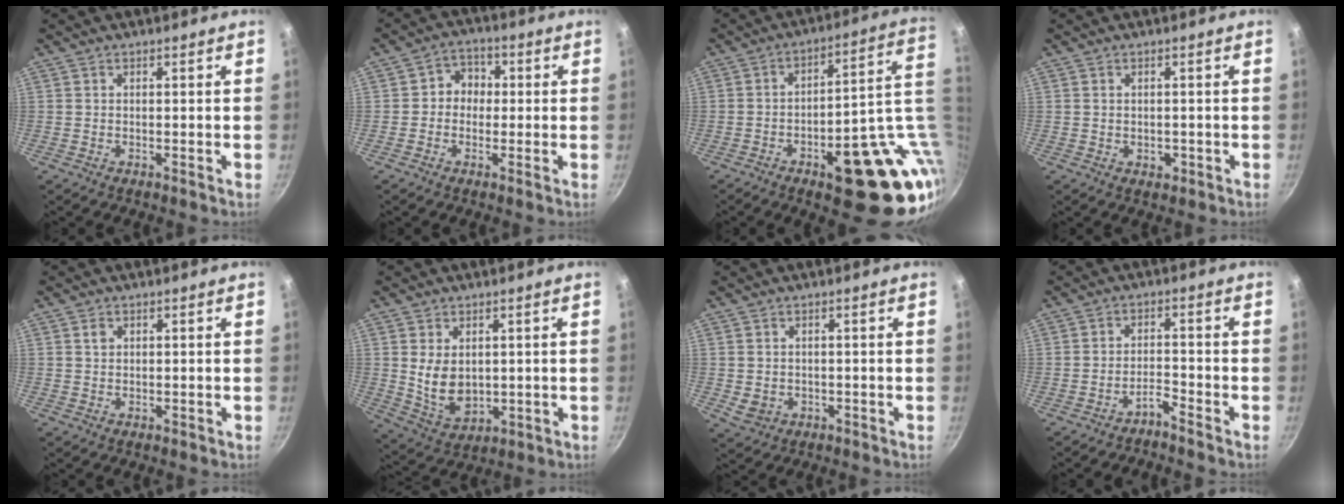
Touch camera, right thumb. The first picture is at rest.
{"total": 5.3, "force": [0.0, 4.7, 2.3], "torque": [0.000, 0.013, -0.014]}
{"total": 24.4, "force": [-3.4, 10.5, 21.8], "torque": [-0.217, 0.013, -0.024]}
{"total": 1.8, "force": [-0.4, 1.3, 1.2], "torque": [-0.014, 0.000, -0.002]}
{"total": 1.6, "force": [0.6, 1.2, 0.8], "torque": [-0.007, -0.001, 0.010]}
{"total": 8.5, "force": [1.2, 5.7, 6.1], "torque": [-0.097, -0.020, 0.043]}
{"total": 3.0, "force": [-0.2, 2.6, 1.4], "torque": [-0.021, 0.003, 0.006]}
{"total": 2.6, "force": [-2.4, 0.3, 0.9], "torque": [-0.016, 0.026, -0.044]}